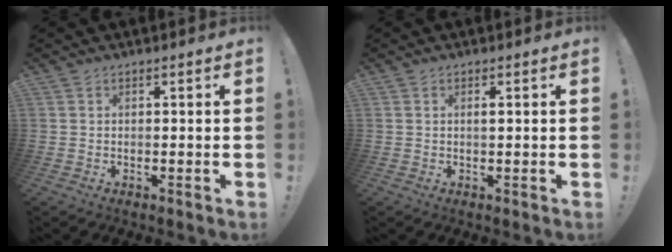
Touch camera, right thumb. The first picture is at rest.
{"total": 0.8, "force": [0.0, 0.0, 0.8], "torque": [-0.013, 0.000, -0.001]}